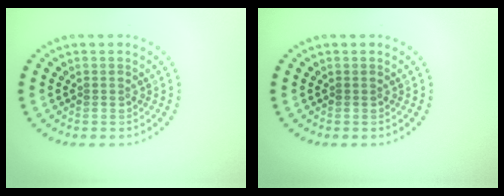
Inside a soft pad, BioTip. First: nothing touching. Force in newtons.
{"total": 0.0}